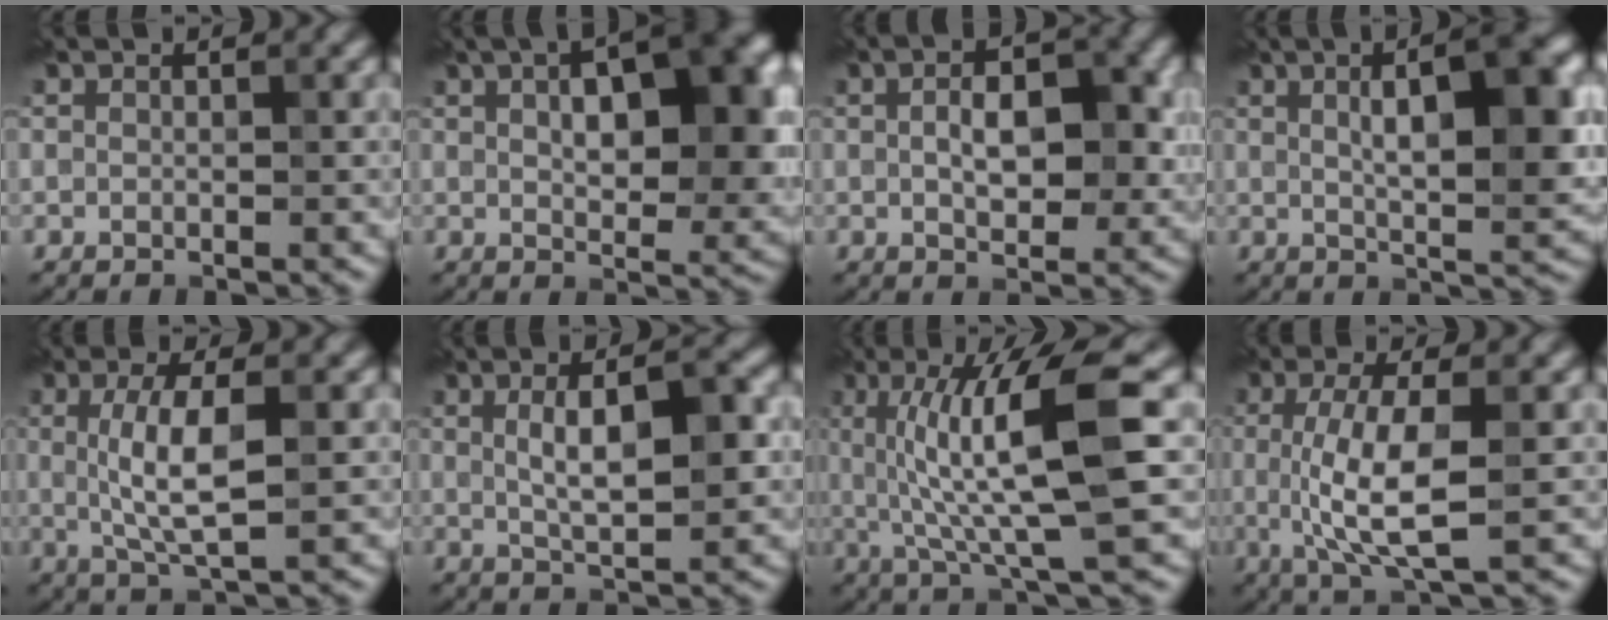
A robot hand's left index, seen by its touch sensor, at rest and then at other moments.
{"total": 10.2, "force": [2.4, 4.5, 8.8], "torque": [-0.107, 0.009, 0.035]}
{"total": 5.5, "force": [0.6, 2.8, 4.7], "torque": [-0.076, 0.002, 0.008]}
{"total": 9.0, "force": [2.0, 2.5, 8.4], "torque": [-0.111, 0.010, 0.028]}
{"total": 4.9, "force": [0.5, 1.2, 4.7], "torque": [-0.098, 0.001, 0.010]}
{"total": 5.5, "force": [0.9, 1.5, 5.2], "torque": [-0.088, 0.005, 0.014]}
{"total": 9.7, "force": [1.7, 1.9, 9.3], "torque": [-0.146, 0.000, 0.032]}
{"total": 6.2, "force": [0.0, 1.9, 5.9], "torque": [-0.123, -0.007, 0.001]}